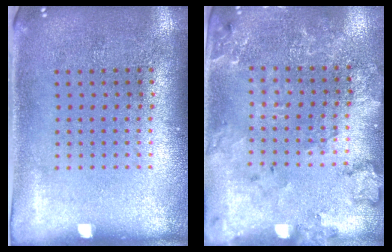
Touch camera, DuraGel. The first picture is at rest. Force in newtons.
{"total": 1.9, "press": 1.9, "slide": 0.2}